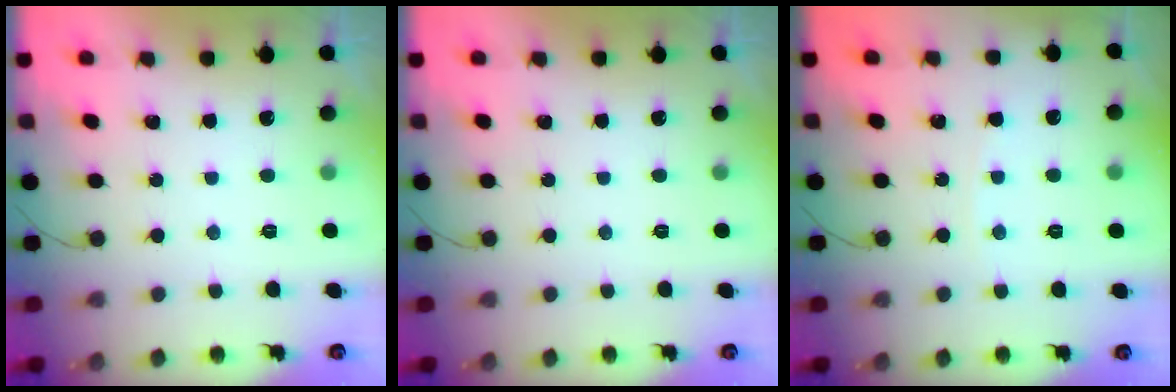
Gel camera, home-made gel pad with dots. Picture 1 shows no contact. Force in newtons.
{"total": 0.0}
{"total": 2.4, "press": 2.4, "slide": 0.3}